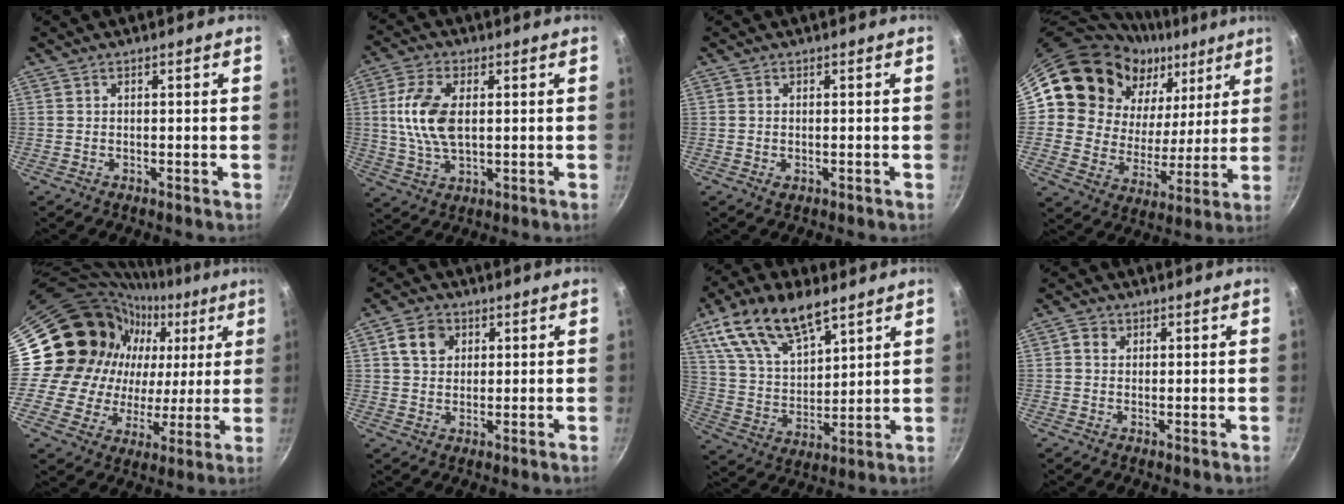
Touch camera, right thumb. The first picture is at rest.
{"total": 10.7, "force": [1.4, 5.8, 8.9], "torque": [-0.176, 0.003, 0.026]}
{"total": 1.0, "force": [-0.3, 0.6, 0.8], "torque": [-0.014, -0.001, -0.004]}
{"total": 18.9, "force": [11.7, 12.3, 8.1], "torque": [-0.097, -0.069, 0.198]}
{"total": 23.7, "force": [6.4, 19.0, 12.8], "torque": [-0.180, 0.015, 0.111]}
{"total": 6.2, "force": [2.1, 4.9, 3.1], "torque": [-0.035, 0.003, 0.033]}
{"total": 18.0, "force": [10.7, 8.7, 11.6], "torque": [-0.189, -0.034, 0.205]}
{"total": 2.3, "force": [0.8, 2.0, 1.0], "torque": [-0.005, 0.000, 0.009]}